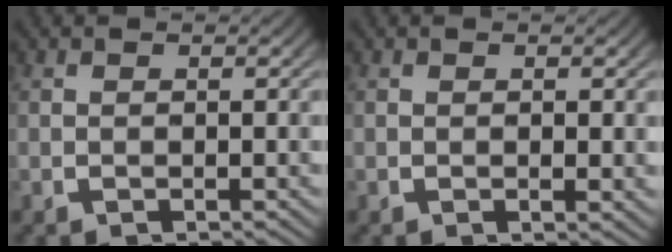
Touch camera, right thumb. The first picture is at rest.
{"total": 0.6, "force": [0.2, 0.2, 0.5], "torque": [-0.006, -0.001, 0.003]}